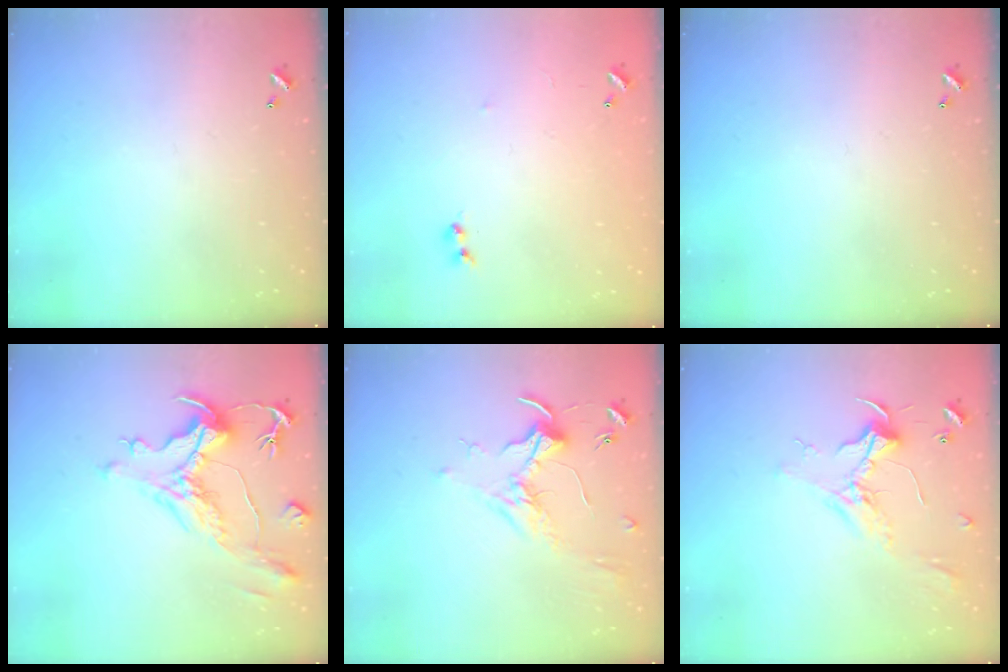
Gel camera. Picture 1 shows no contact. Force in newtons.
{"total": 7.2, "press": 7.1, "slide": 0.7}
{"total": 0.0}
{"total": 2.0, "press": 1.0, "slide": 1.7}
{"total": 1.7, "press": 1.5, "slide": 0.8}
{"total": 2.5, "press": 2.3, "slide": 0.8}